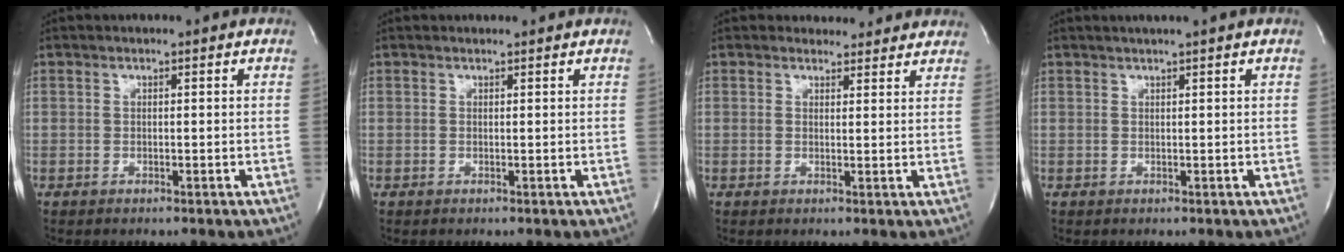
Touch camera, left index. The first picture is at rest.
{"total": 1.4, "force": [1.4, 0.2, 0.3], "torque": [-0.016, 0.009, 0.016]}
{"total": 5.7, "force": [5.3, 2.2, 0.4], "torque": [0.003, -0.001, 0.048]}
{"total": 2.2, "force": [1.7, -0.6, 1.3], "torque": [-0.020, 0.006, 0.029]}